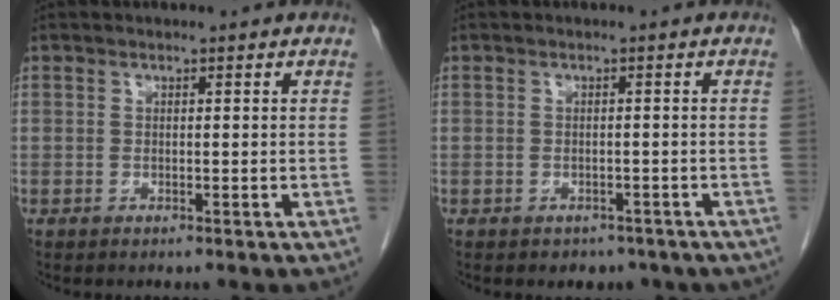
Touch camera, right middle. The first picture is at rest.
{"total": 3.6, "force": [-2.8, 2.2, 0.6], "torque": [-0.003, 0.007, -0.032]}